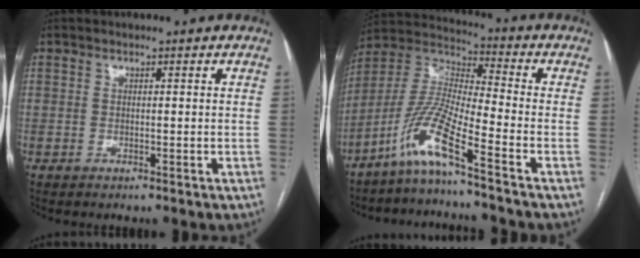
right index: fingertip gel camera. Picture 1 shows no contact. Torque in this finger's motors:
{"motor_torque": [0.37, -0.54, 0.00, -0.03]}